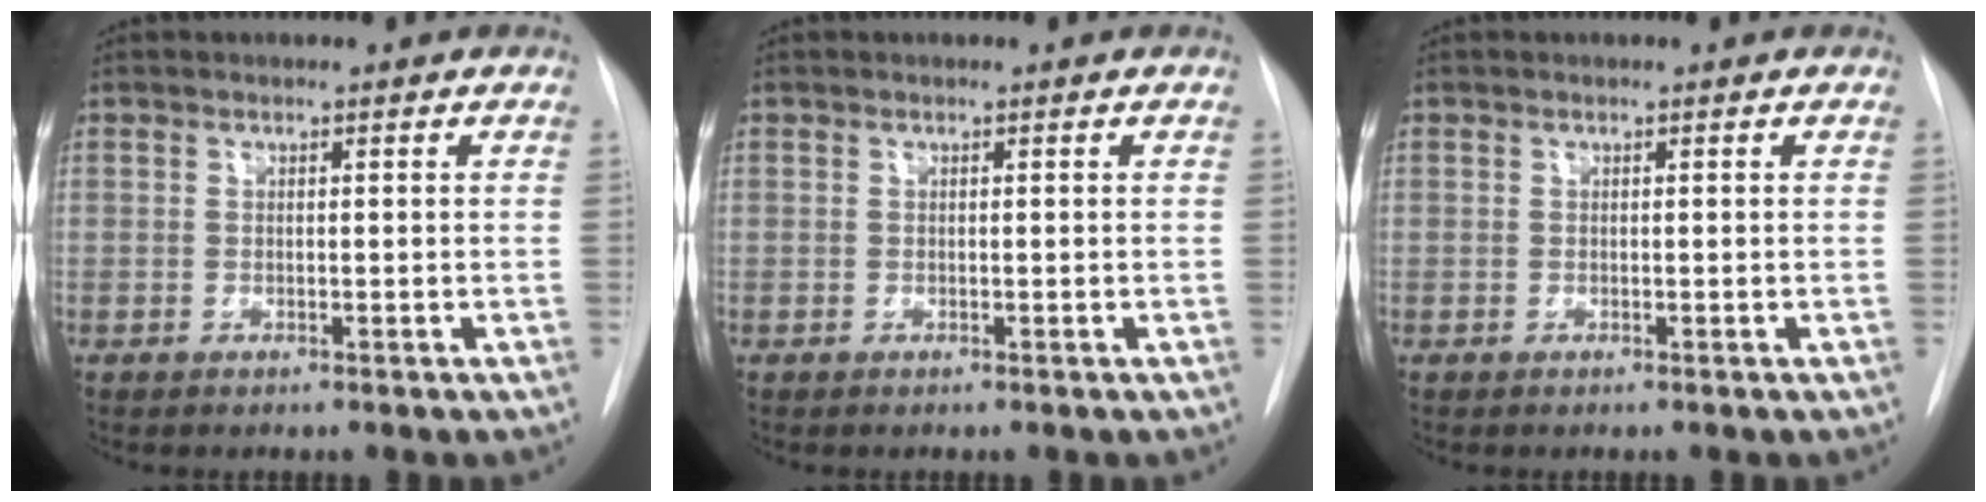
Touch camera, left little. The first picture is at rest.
{"total": 0.0}
{"total": 0.0}